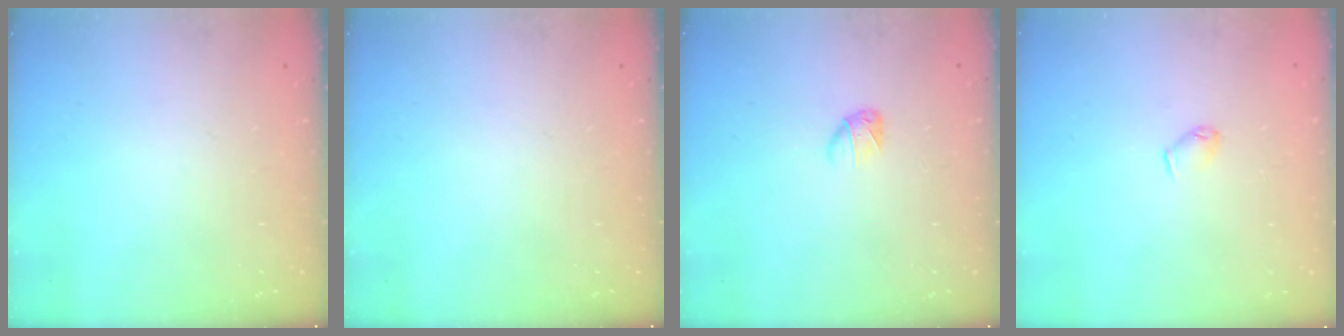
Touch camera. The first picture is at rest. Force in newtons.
{"total": 0.0}
{"total": 3.0, "press": 2.9, "slide": 0.7}
{"total": 4.0, "press": 3.9, "slide": 0.8}